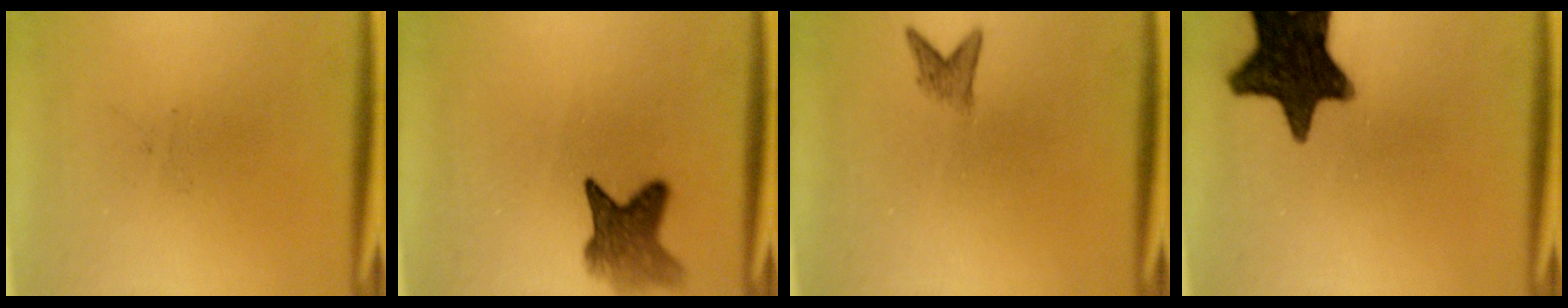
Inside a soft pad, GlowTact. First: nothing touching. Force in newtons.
{"total": 5.6}
{"total": 1.8}
{"total": 16.3}